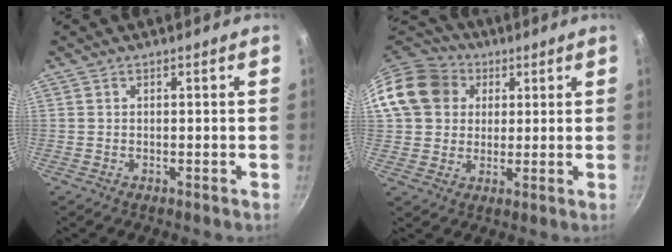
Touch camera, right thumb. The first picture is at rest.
{"total": 14.9, "force": [4.3, 12.6, 6.6], "torque": [-0.110, 0.023, 0.070]}